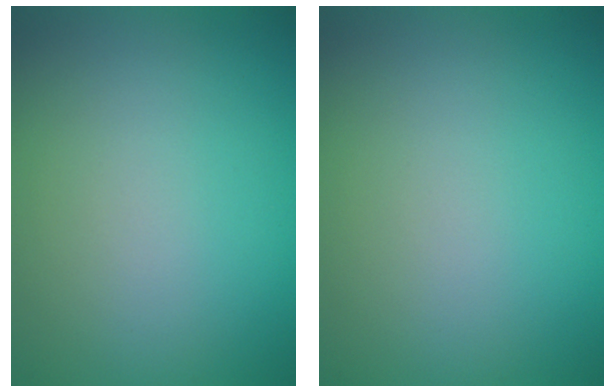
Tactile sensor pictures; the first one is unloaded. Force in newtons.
{"total": 0.0}